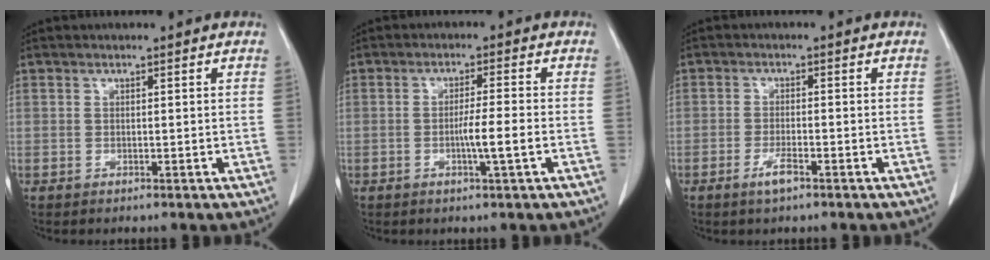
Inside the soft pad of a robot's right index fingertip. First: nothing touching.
{"total": 4.4, "force": [-1.2, -0.4, 4.2], "torque": [-0.071, -0.005, -0.021]}
{"total": 2.8, "force": [-1.7, 0.4, 2.2], "torque": [-0.046, -0.002, -0.031]}